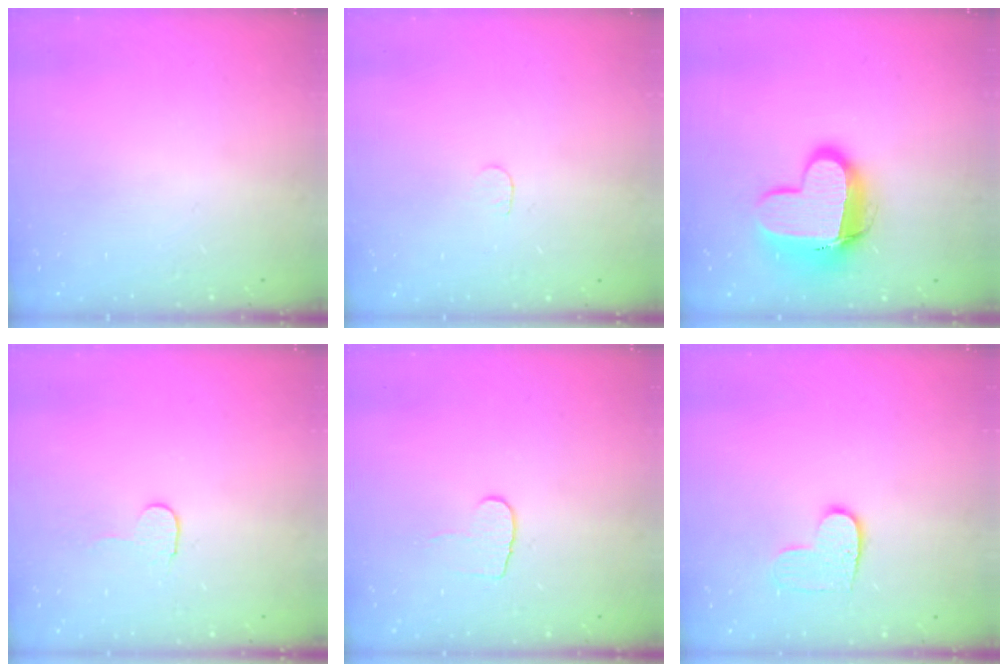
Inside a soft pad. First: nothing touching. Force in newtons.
{"total": 3.6, "press": 3.6, "slide": 0.3}
{"total": 13.5, "press": 13.5, "slide": 1.4}
{"total": 3.5, "press": 3.5, "slide": 0.2}
{"total": 6.6, "press": 6.6, "slide": 0.6}
{"total": 6.4, "press": 6.4, "slide": 0.3}